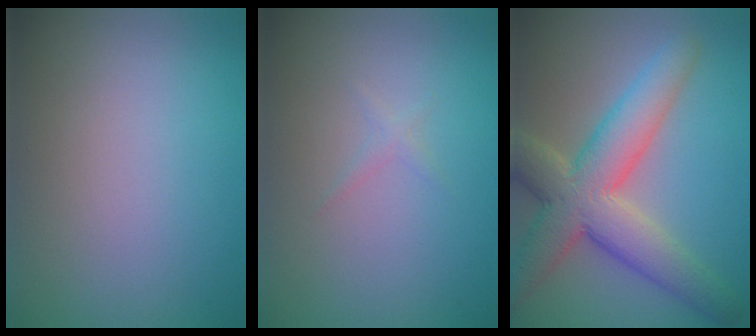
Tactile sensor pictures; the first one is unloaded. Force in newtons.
{"total": 0.6, "press": 0.6, "slide": 0.1}
{"total": 8.3, "press": 8.3, "slide": 0.5}